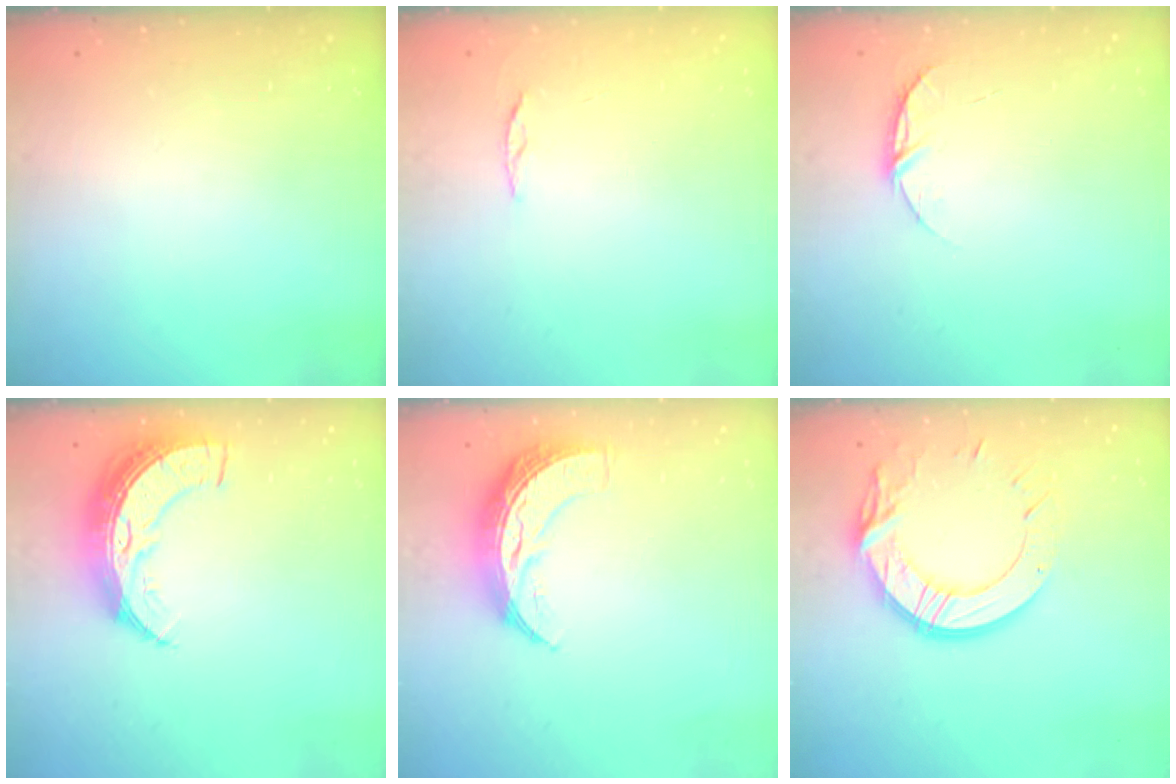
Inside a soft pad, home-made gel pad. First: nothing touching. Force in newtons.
{"total": 3.1, "press": 3.1, "slide": 0.3}
{"total": 6.1, "press": 6.1, "slide": 0.7}
{"total": 9.9, "press": 9.9, "slide": 0.7}
{"total": 10.9, "press": 10.9, "slide": 0.4}
{"total": 16.0, "press": 16.0, "slide": 1.0}